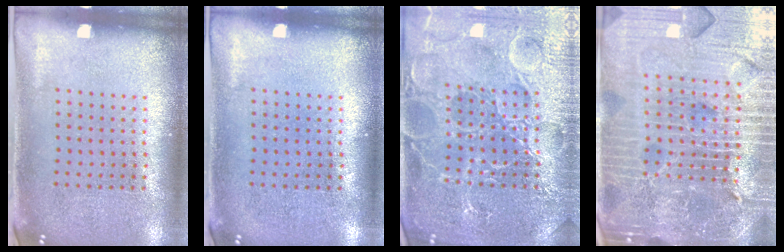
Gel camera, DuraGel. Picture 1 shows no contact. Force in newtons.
{"total": 0.0}
{"total": 5.0, "press": 4.9, "slide": 0.7}
{"total": 6.6, "press": 5.8, "slide": 3.2}